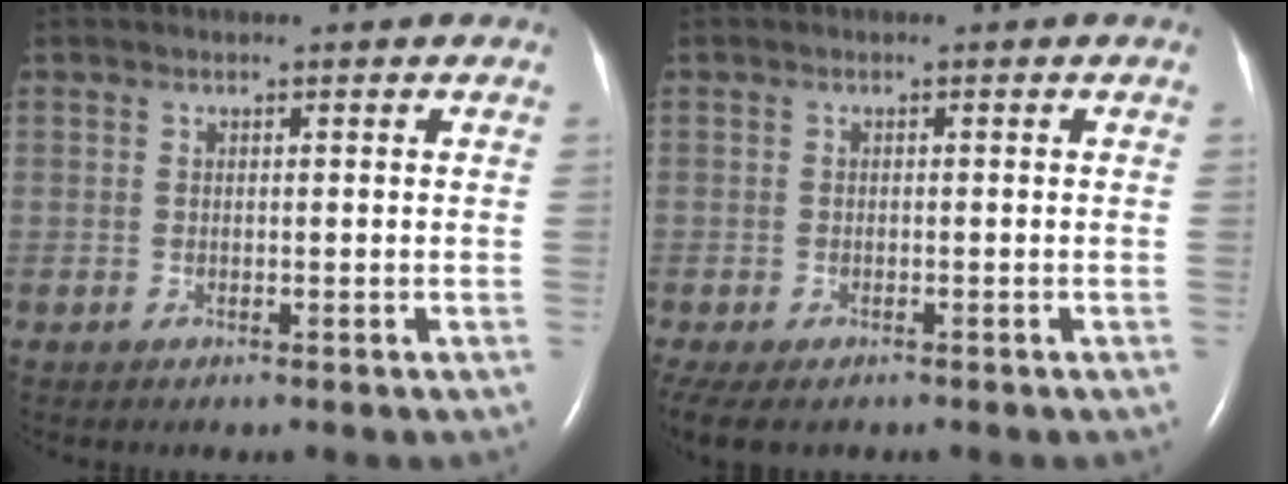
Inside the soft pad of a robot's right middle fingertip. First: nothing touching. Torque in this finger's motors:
{"motor_torque": [0.58, -0.64, 0.12, 0.03]}